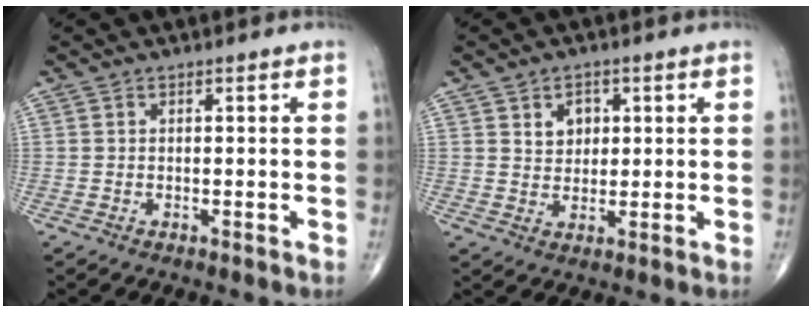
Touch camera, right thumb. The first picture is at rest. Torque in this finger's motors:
{"motor_torque": [0.01, 0.03, 0.38, 0.33, 0.04]}